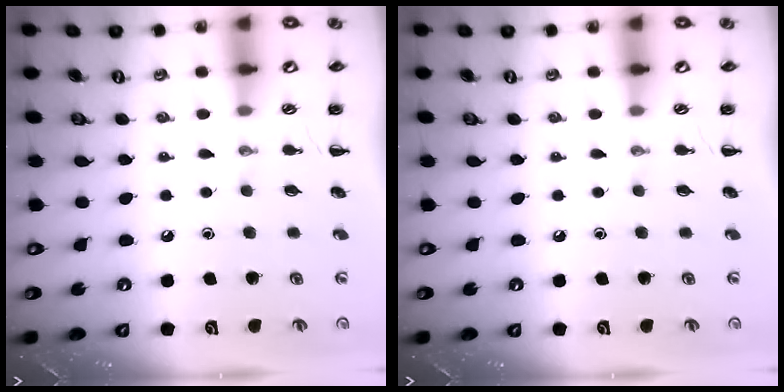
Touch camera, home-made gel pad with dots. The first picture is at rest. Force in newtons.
{"total": 0.0}